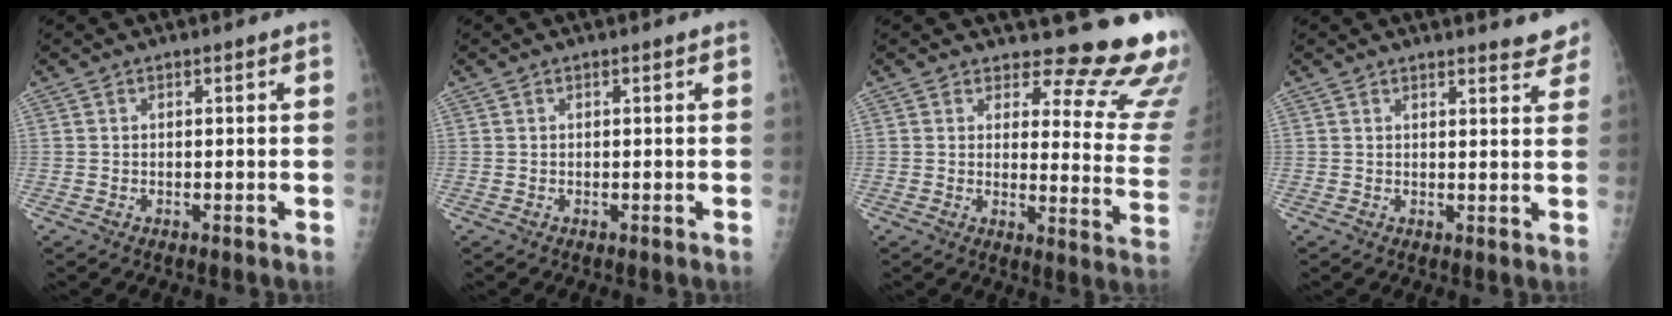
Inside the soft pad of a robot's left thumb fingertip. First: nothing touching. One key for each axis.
{"total": 0.0}
{"total": 15.7, "fx": 14.5, "fy": 4.1, "fz": 4.3, "tx": -0.002, "ty": -0.160, "tz": 0.143}
{"total": 4.3, "fx": 3.9, "fy": 0.9, "fz": 1.6, "tx": -0.004, "ty": -0.023, "tz": 0.035}